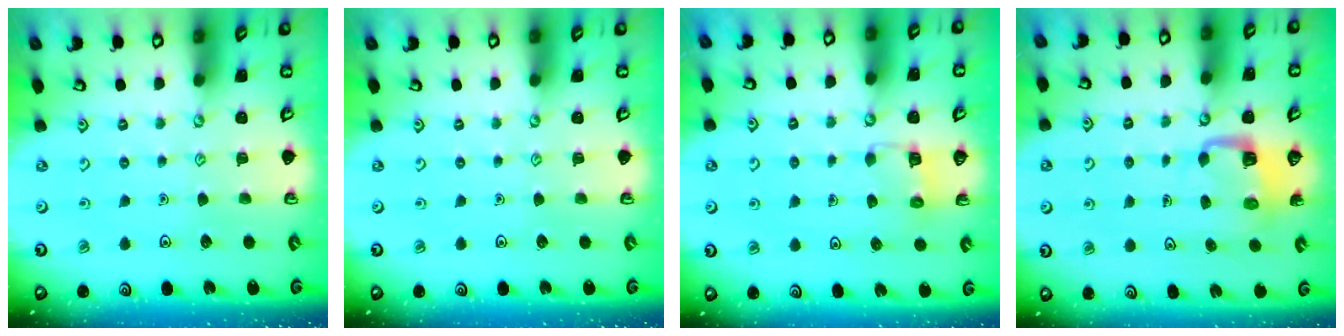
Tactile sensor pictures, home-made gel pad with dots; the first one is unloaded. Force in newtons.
{"total": 0.0}
{"total": 2.8, "press": 2.8, "slide": 0.2}
{"total": 3.3, "press": 3.3, "slide": 0.1}